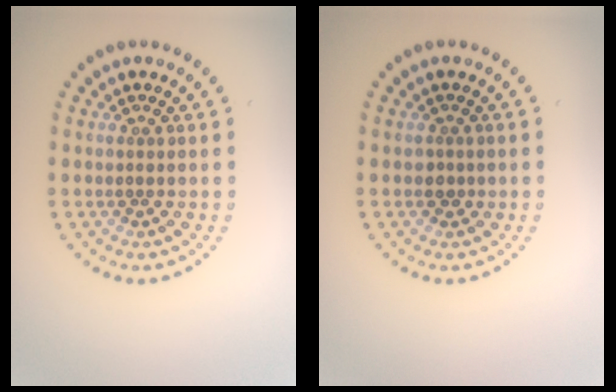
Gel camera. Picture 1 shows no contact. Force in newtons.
{"total": 1.0, "press": 0.8, "slide": 0.5}